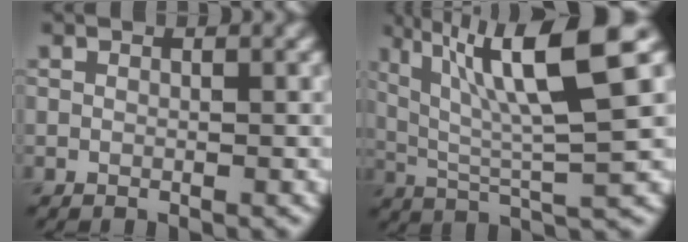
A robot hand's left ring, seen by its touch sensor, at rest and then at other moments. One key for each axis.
{"total": 10.3, "fx": 4.2, "fy": 1.9, "fz": 9.3, "tx": -0.150, "ty": 0.006, "tz": 0.074}